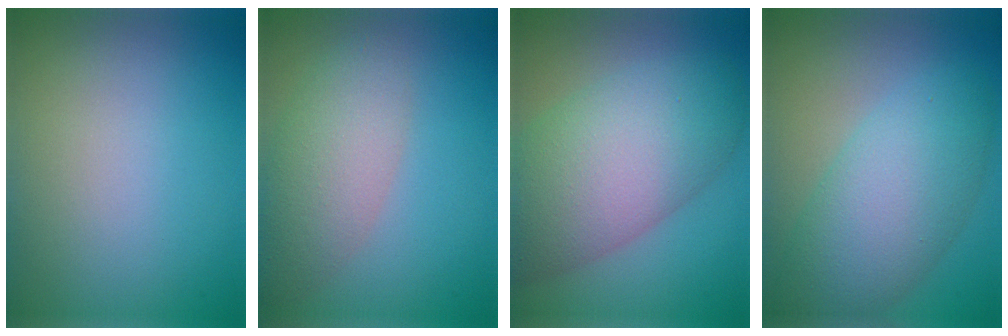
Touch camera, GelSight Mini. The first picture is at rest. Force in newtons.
{"total": 4.7, "press": 4.7, "slide": 0.2}
{"total": 10.0, "press": 10.0, "slide": 0.3}
{"total": 7.3, "press": 7.3, "slide": 0.2}